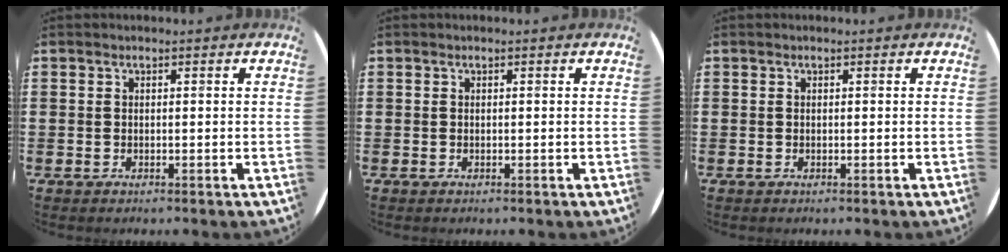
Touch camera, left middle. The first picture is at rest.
{"total": 0.0}
{"total": 0.0}